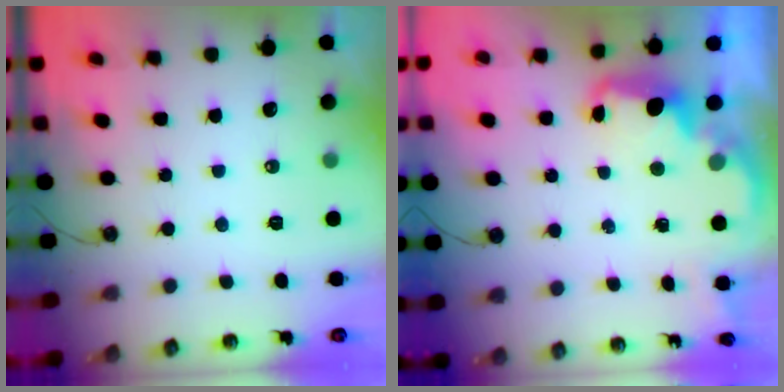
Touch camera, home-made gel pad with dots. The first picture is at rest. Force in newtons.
{"total": 2.6, "press": 2.5, "slide": 0.7}